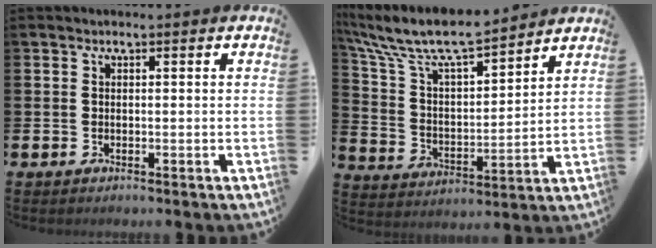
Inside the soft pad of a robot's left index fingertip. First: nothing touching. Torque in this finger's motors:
{"motor_torque": [1.04, -1.10, 0.93, 0.21]}